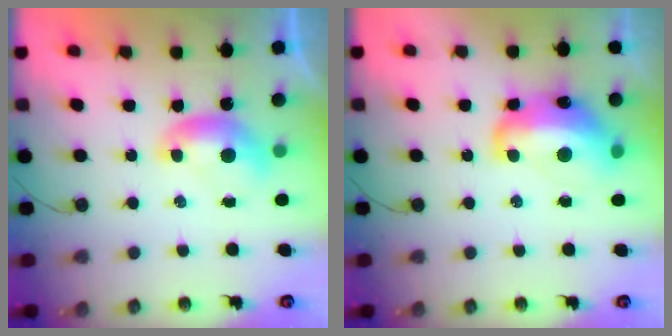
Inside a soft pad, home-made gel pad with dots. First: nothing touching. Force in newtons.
{"total": 10.3, "press": 10.3, "slide": 1.2}